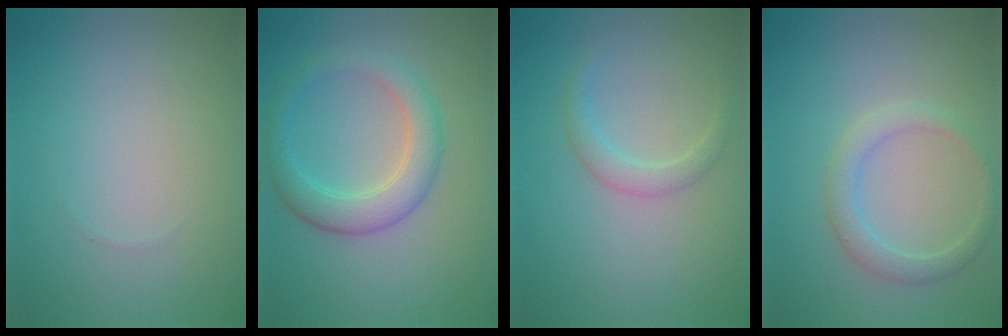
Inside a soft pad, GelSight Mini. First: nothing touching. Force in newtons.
{"total": 4.0, "press": 4.0, "slide": 0.1}
{"total": 1.7, "press": 1.7, "slide": 0.2}
{"total": 2.3, "press": 2.3, "slide": 0.2}